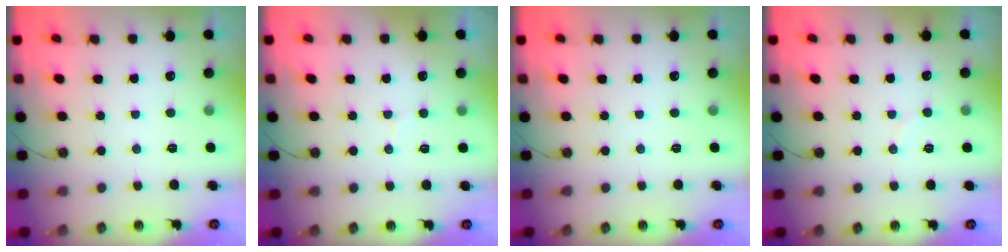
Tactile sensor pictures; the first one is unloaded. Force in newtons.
{"total": 5.4, "press": 5.4, "slide": 0.5}
{"total": 0.0}
{"total": 3.0, "press": 3.0, "slide": 0.3}